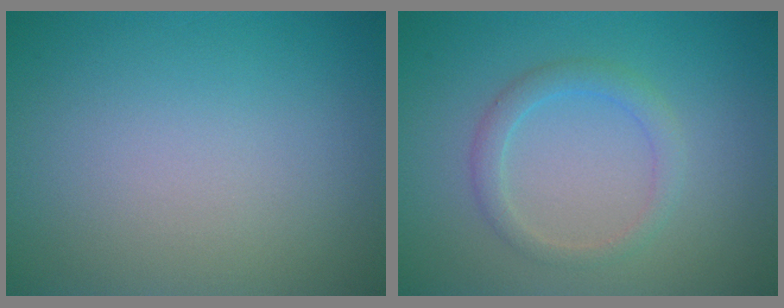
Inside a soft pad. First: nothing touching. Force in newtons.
{"total": 2.1, "press": 2.1, "slide": 0.1}